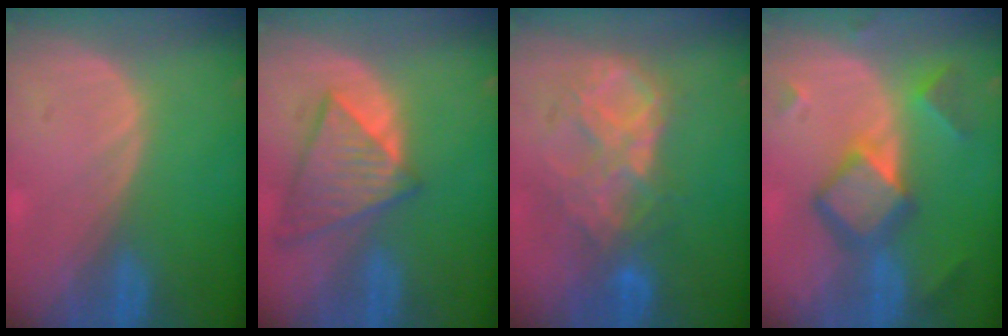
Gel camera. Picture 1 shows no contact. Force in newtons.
{"total": 8.2, "press": 7.3, "slide": 3.8}
{"total": 9.2, "press": 7.9, "slide": 4.8}
{"total": 7.9, "press": 7.8, "slide": 0.5}